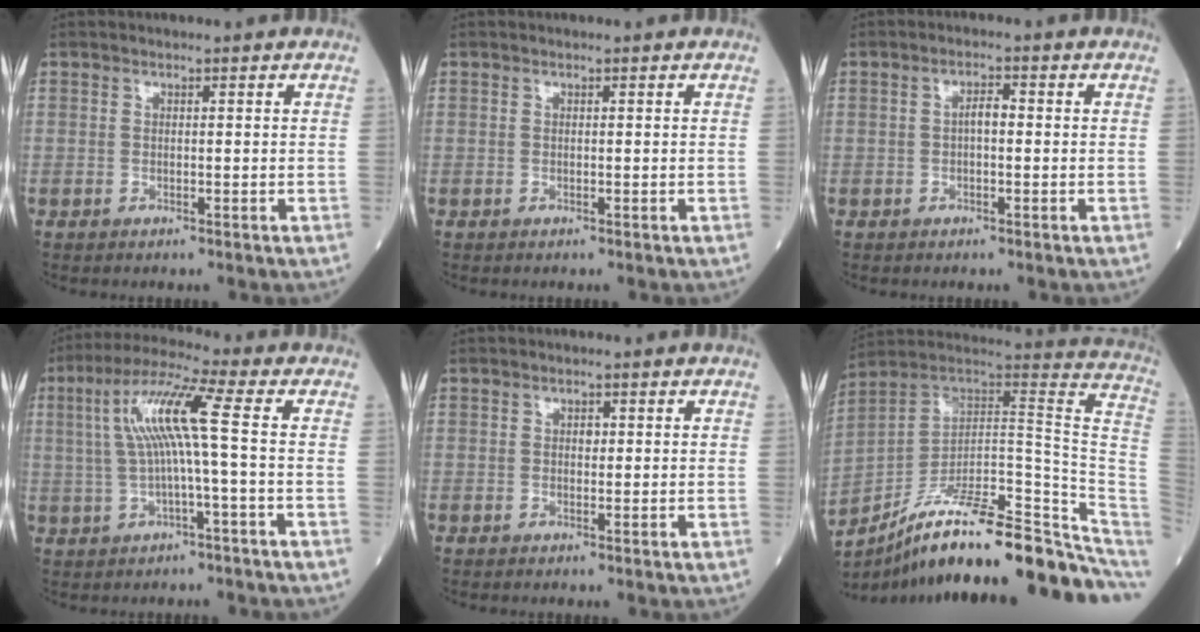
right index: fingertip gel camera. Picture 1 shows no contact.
{"total": 0.0}
{"total": 2.1, "force": [-0.1, 0.7, 1.9], "torque": [-0.031, 0.006, -0.005]}
{"total": 9.5, "force": [0.8, -0.5, 9.4], "torque": [-0.186, 0.025, 0.015]}
{"total": 0.8, "force": [0.2, 0.5, 0.6], "torque": [-0.009, 0.001, 0.002]}
{"total": 25.7, "force": [-19.4, 3.5, 16.4], "torque": [-0.144, 0.042, -0.294]}